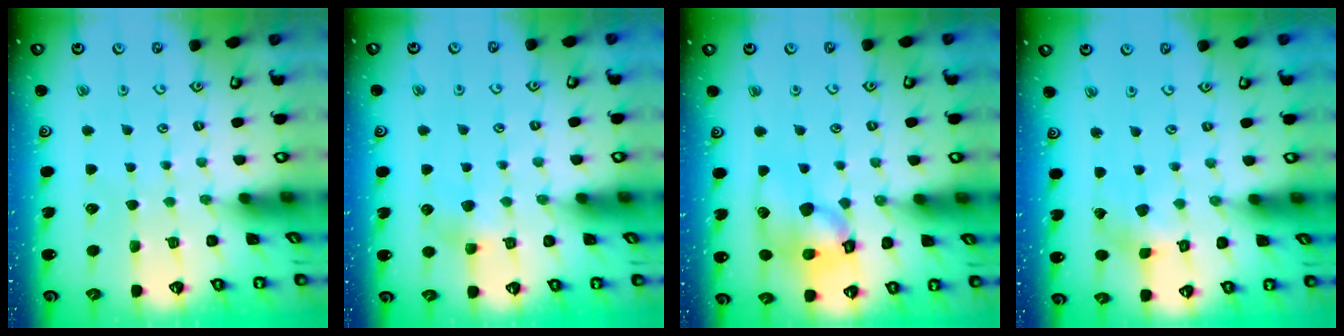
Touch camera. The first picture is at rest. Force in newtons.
{"total": 4.2, "press": 4.2, "slide": 0.5}
{"total": 12.5, "press": 12.4, "slide": 1.7}
{"total": 2.4, "press": 2.4, "slide": 0.5}